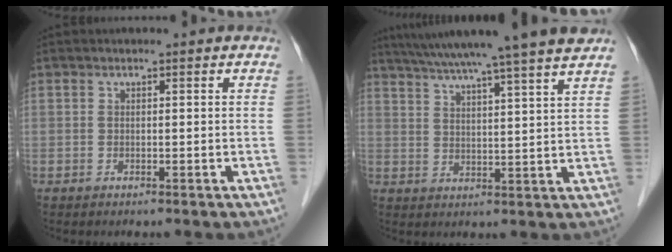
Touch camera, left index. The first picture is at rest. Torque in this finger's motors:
{"motor_torque": [1.04, -1.10, 0.71, 0.21]}